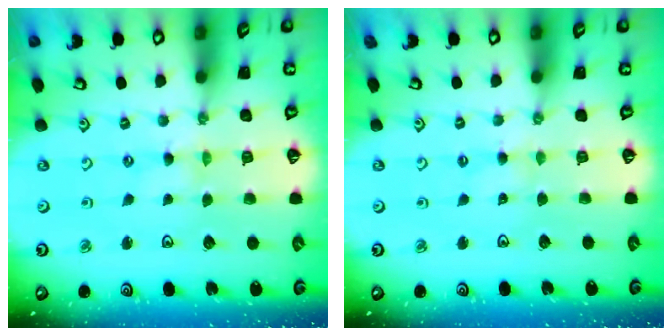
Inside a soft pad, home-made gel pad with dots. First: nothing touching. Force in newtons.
{"total": 1.7, "press": 1.7, "slide": 0.4}